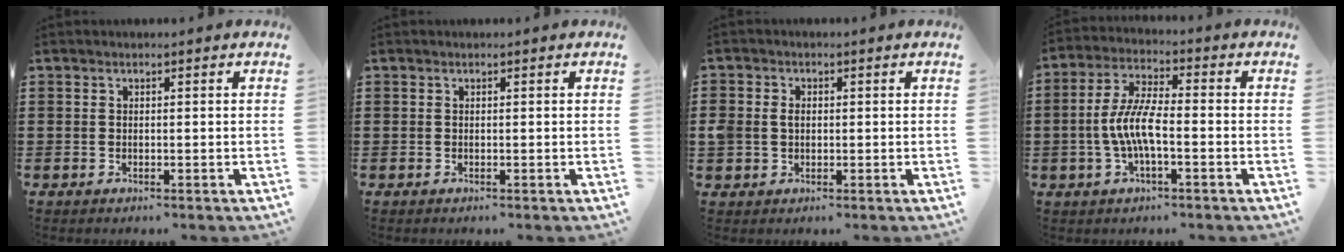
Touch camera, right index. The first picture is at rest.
{"total": 0.0}
{"total": 2.4, "force": [0.1, 2.0, 1.3], "torque": [-0.038, 0.008, -0.003]}
{"total": 7.2, "force": [-1.7, 2.2, 6.6], "torque": [-0.155, -0.012, -0.039]}